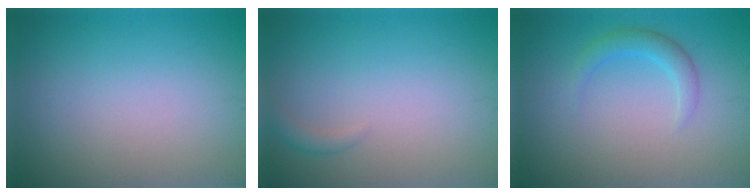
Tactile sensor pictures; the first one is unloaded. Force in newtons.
{"total": 0.9, "press": 0.9, "slide": 0.1}
{"total": 2.0, "press": 2.0, "slide": 0.1}